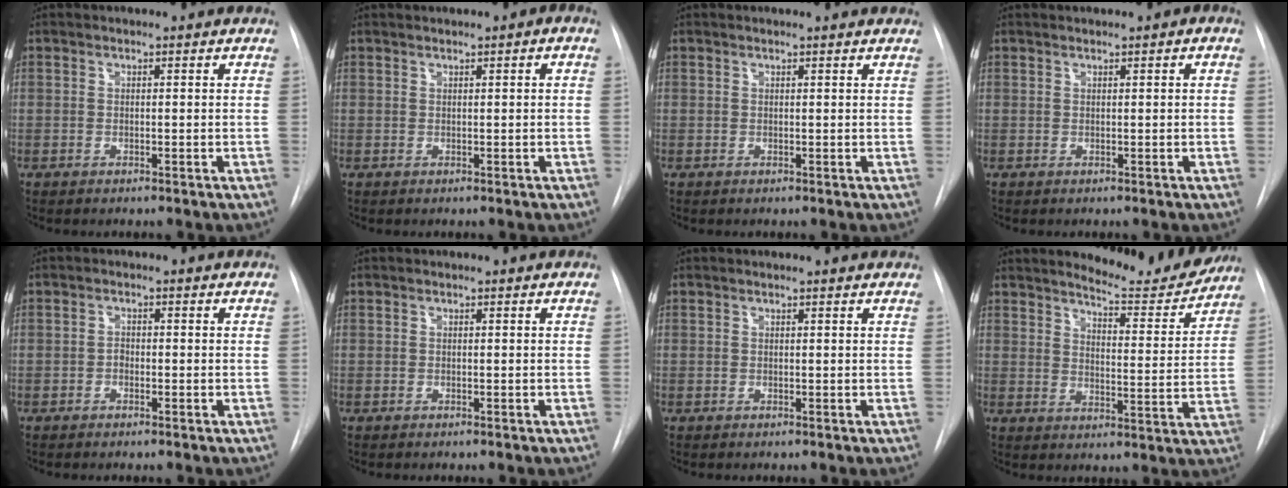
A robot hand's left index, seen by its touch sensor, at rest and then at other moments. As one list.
[{"total": 1.3, "force": [0.0, 0.2, 1.2], "torque": [-0.021, 0.008, -0.001]}, {"total": 1.6, "force": [1.4, 0.1, 0.6], "torque": [-0.012, 0.003, 0.007]}, {"total": 0.7, "force": [-0.2, 0.1, 0.6], "torque": [-0.009, 0.005, -0.005]}, {"total": 1.3, "force": [-1.1, 0.6, 0.4], "torque": [-0.003, -0.002, -0.021]}, {"total": 0.0}, {"total": 1.2, "force": [1.1, 0.0, 0.5], "torque": [-0.011, 0.003, 0.005]}, {"total": 11.7, "force": [11.3, 1.1, 2.7], "torque": [-0.033, -0.046, 0.141]}]